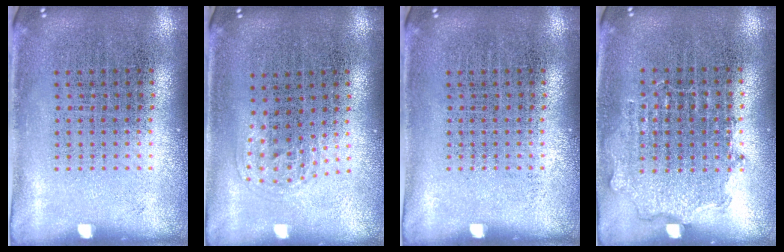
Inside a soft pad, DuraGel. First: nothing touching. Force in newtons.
{"total": 1.0, "press": 0.6, "slide": 0.8}
{"total": 0.0}
{"total": 0.8, "press": 0.7, "slide": 0.3}